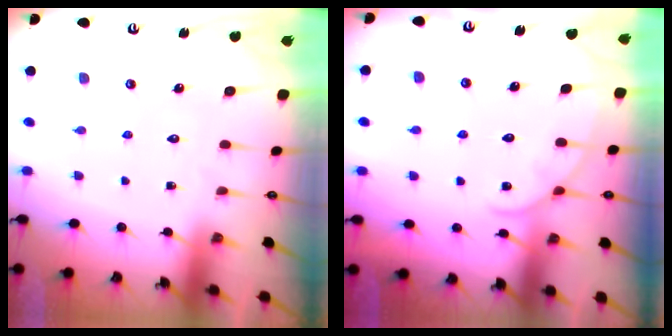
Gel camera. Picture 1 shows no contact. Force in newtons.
{"total": 3.9, "press": 3.9, "slide": 0.3}